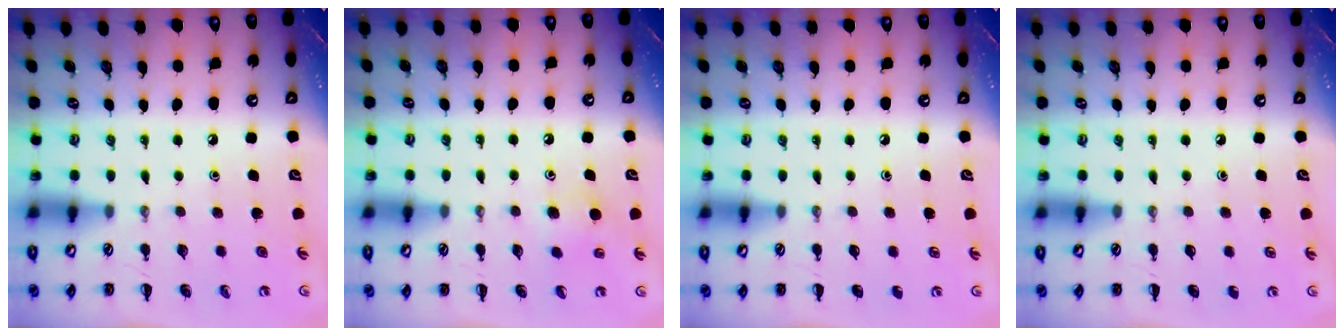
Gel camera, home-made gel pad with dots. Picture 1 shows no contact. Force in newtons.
{"total": 5.1, "press": 4.9, "slide": 1.4}
{"total": 0.0}
{"total": 0.0}